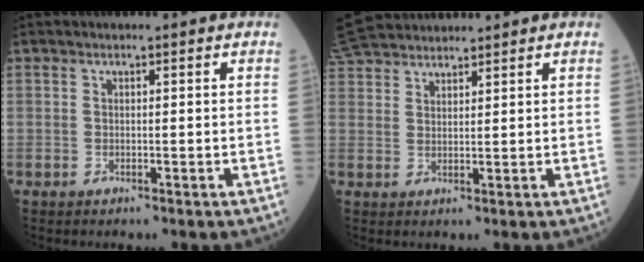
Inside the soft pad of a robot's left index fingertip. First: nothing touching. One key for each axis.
{"total": 9.2, "fx": 8.5, "fy": 1.9, "fz": 2.8, "tx": -0.057, "ty": 0.040, "tz": 0.161}